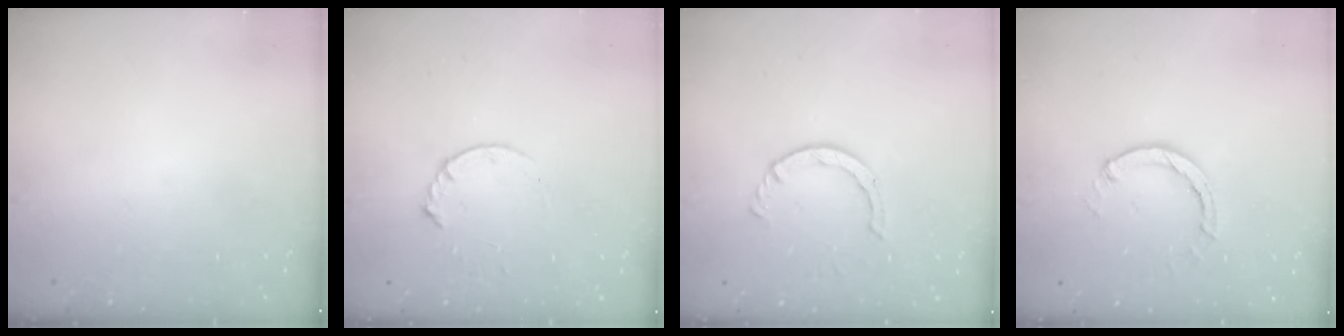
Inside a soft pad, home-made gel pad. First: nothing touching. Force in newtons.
{"total": 4.2, "press": 4.2, "slide": 0.5}
{"total": 2.9, "press": 2.9, "slide": 0.4}
{"total": 2.7, "press": 2.7, "slide": 0.3}